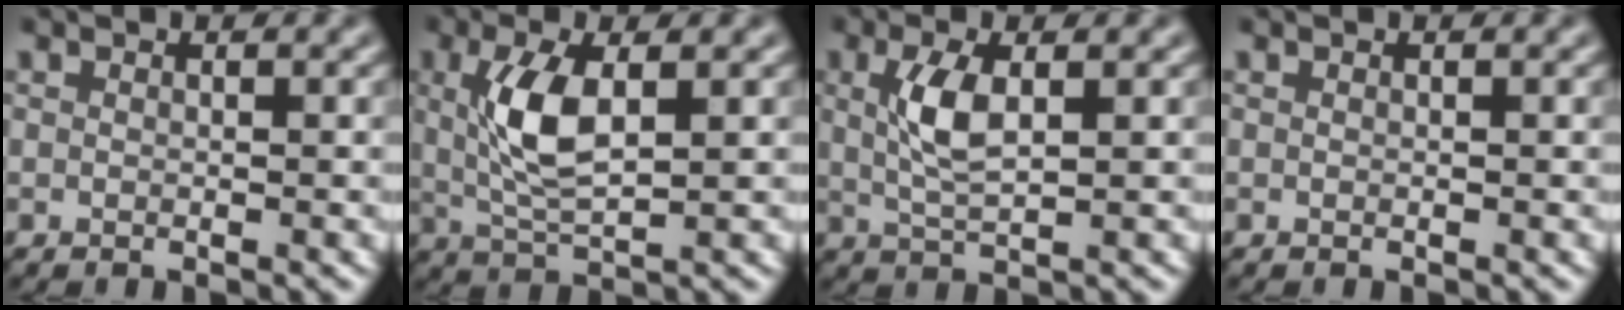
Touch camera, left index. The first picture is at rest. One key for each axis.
{"total": 5.0, "fx": 0.9, "fy": 1.9, "fz": 4.6, "tx": -0.101, "ty": 0.006, "tz": 0.018}
{"total": 3.6, "fx": 0.8, "fy": 1.3, "fz": 3.3, "tx": -0.077, "ty": 0.003, "tz": 0.016}
{"total": 0.0}